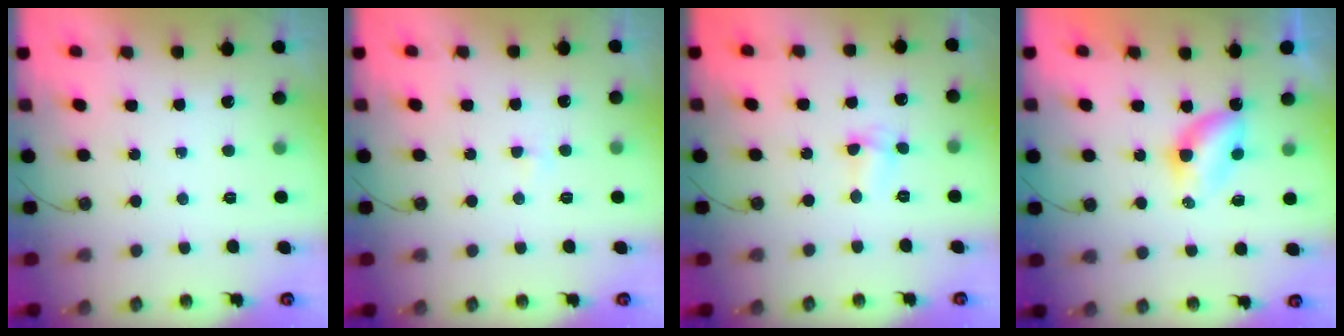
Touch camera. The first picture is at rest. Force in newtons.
{"total": 2.1, "press": 2.1, "slide": 0.4}
{"total": 2.8, "press": 2.8, "slide": 0.5}
{"total": 4.8, "press": 4.8, "slide": 0.5}